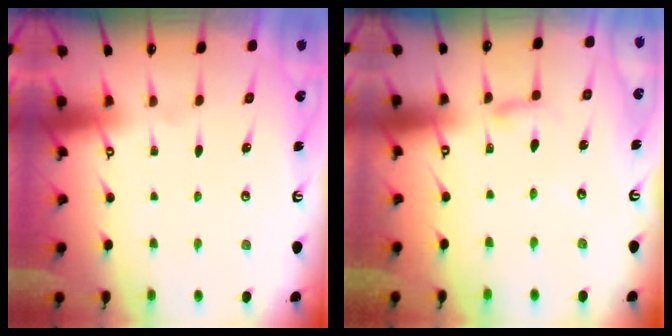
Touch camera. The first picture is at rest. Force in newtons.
{"total": 2.6, "press": 2.6, "slide": 0.1}